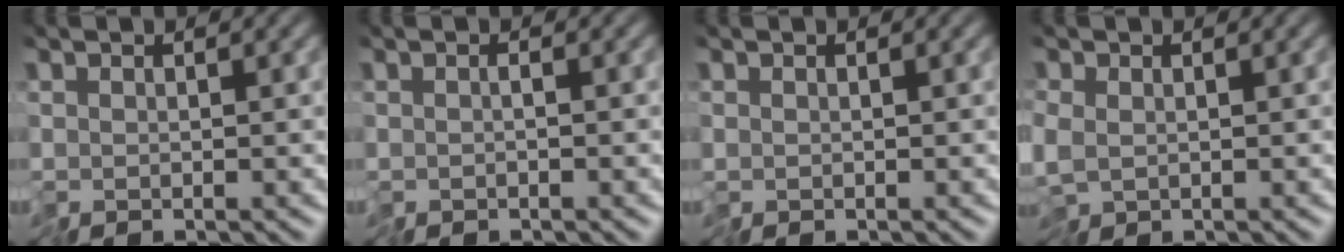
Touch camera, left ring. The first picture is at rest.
{"total": 0.9, "force": [-0.6, 0.2, 0.6], "torque": [-0.016, -0.003, -0.013]}
{"total": 0.0}
{"total": 2.5, "force": [-0.6, 1.9, 1.6], "torque": [-0.042, -0.009, -0.013]}